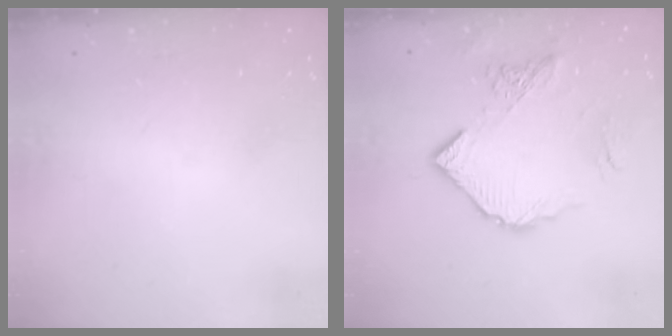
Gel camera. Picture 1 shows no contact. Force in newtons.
{"total": 12.2, "press": 12.2, "slide": 1.3}